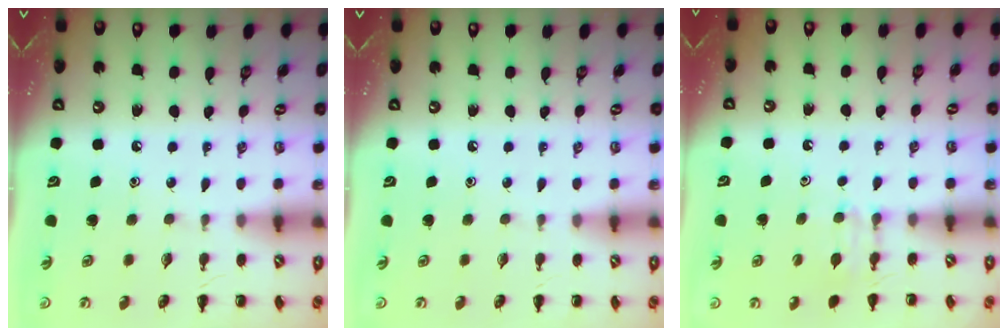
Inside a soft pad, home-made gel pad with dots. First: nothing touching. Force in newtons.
{"total": 0.0}
{"total": 5.0, "press": 4.8, "slide": 1.3}